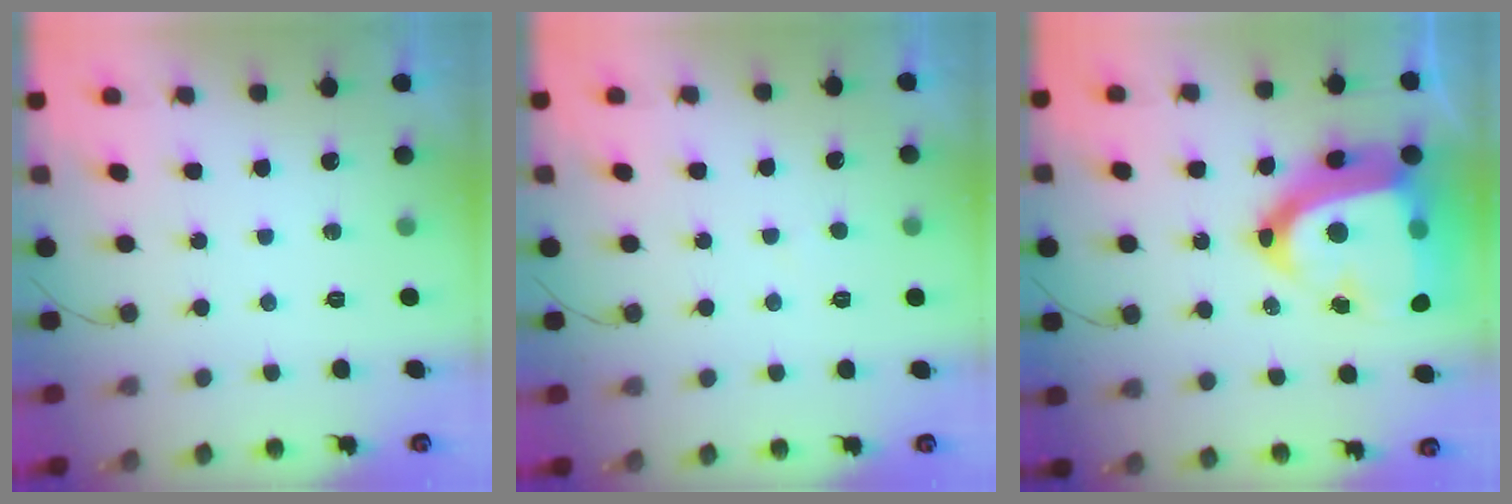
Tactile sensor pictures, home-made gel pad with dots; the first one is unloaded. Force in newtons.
{"total": 1.7, "press": 1.7, "slide": 0.2}
{"total": 29.8, "press": 29.7, "slide": 2.4}